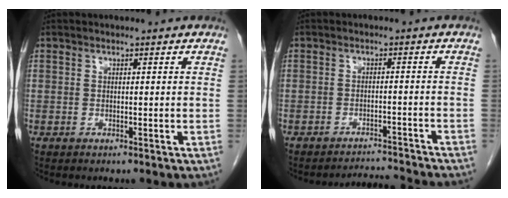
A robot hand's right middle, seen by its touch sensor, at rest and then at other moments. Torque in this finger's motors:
{"motor_torque": [-0.39, -0.23, -0.06, -0.01]}